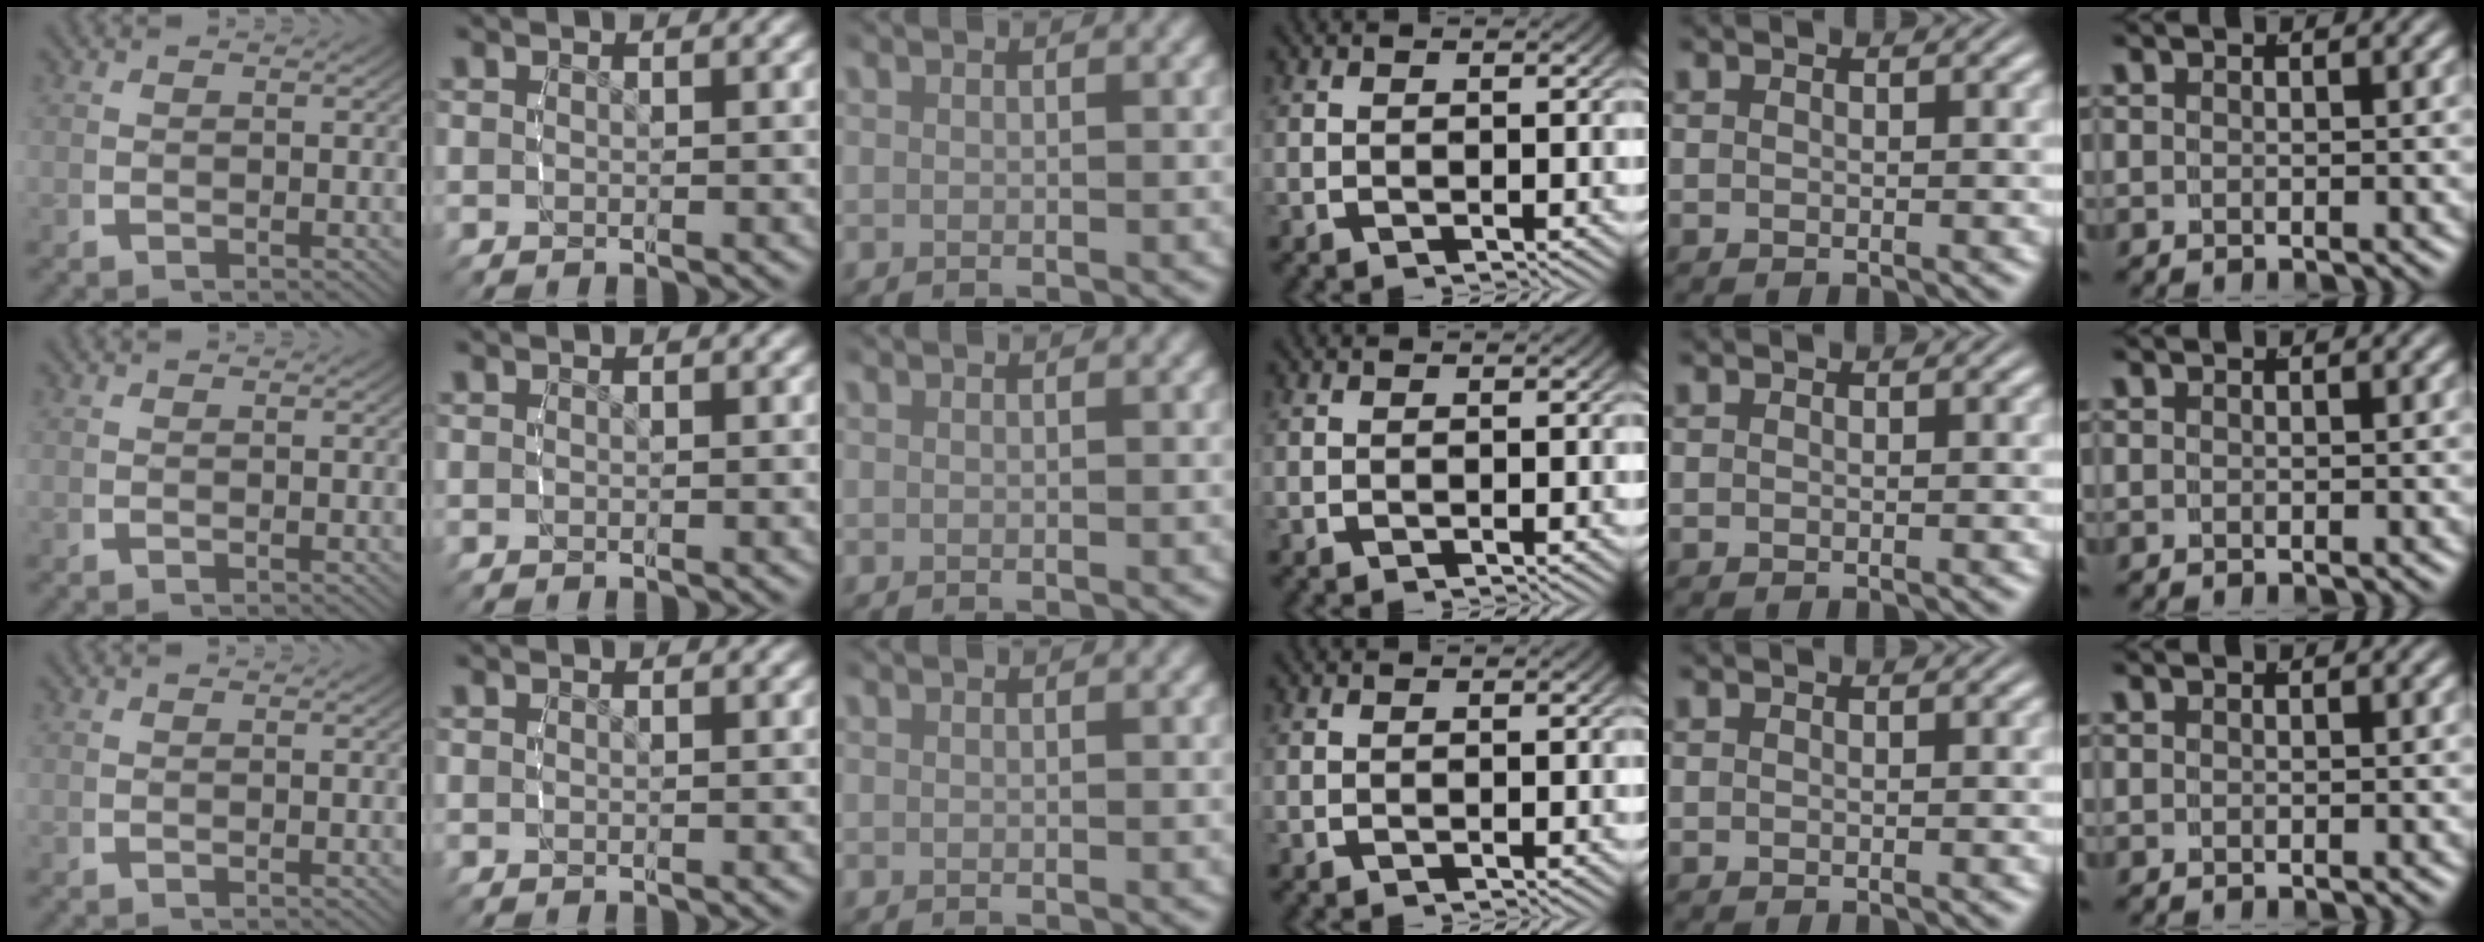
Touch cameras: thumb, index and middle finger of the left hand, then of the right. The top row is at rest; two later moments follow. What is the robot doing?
{"motion": "reach", "object": "router"}